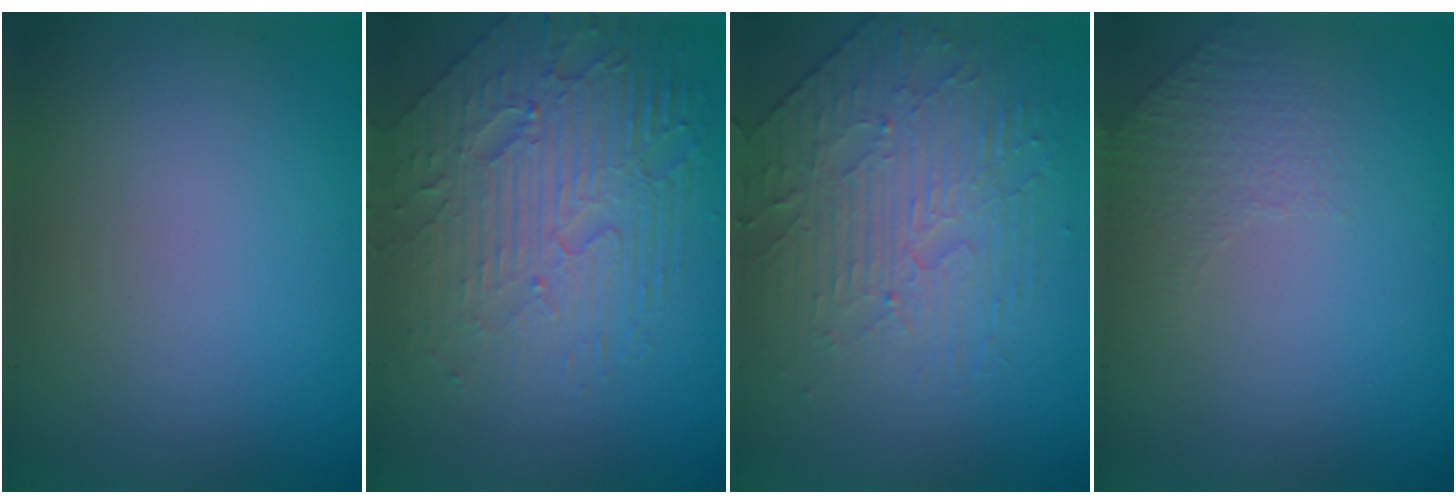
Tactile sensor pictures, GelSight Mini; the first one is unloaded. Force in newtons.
{"total": 7.0, "press": 5.1, "slide": 4.8}
{"total": 4.1, "press": 3.5, "slide": 2.1}
{"total": 1.3, "press": 0.8, "slide": 1.1}